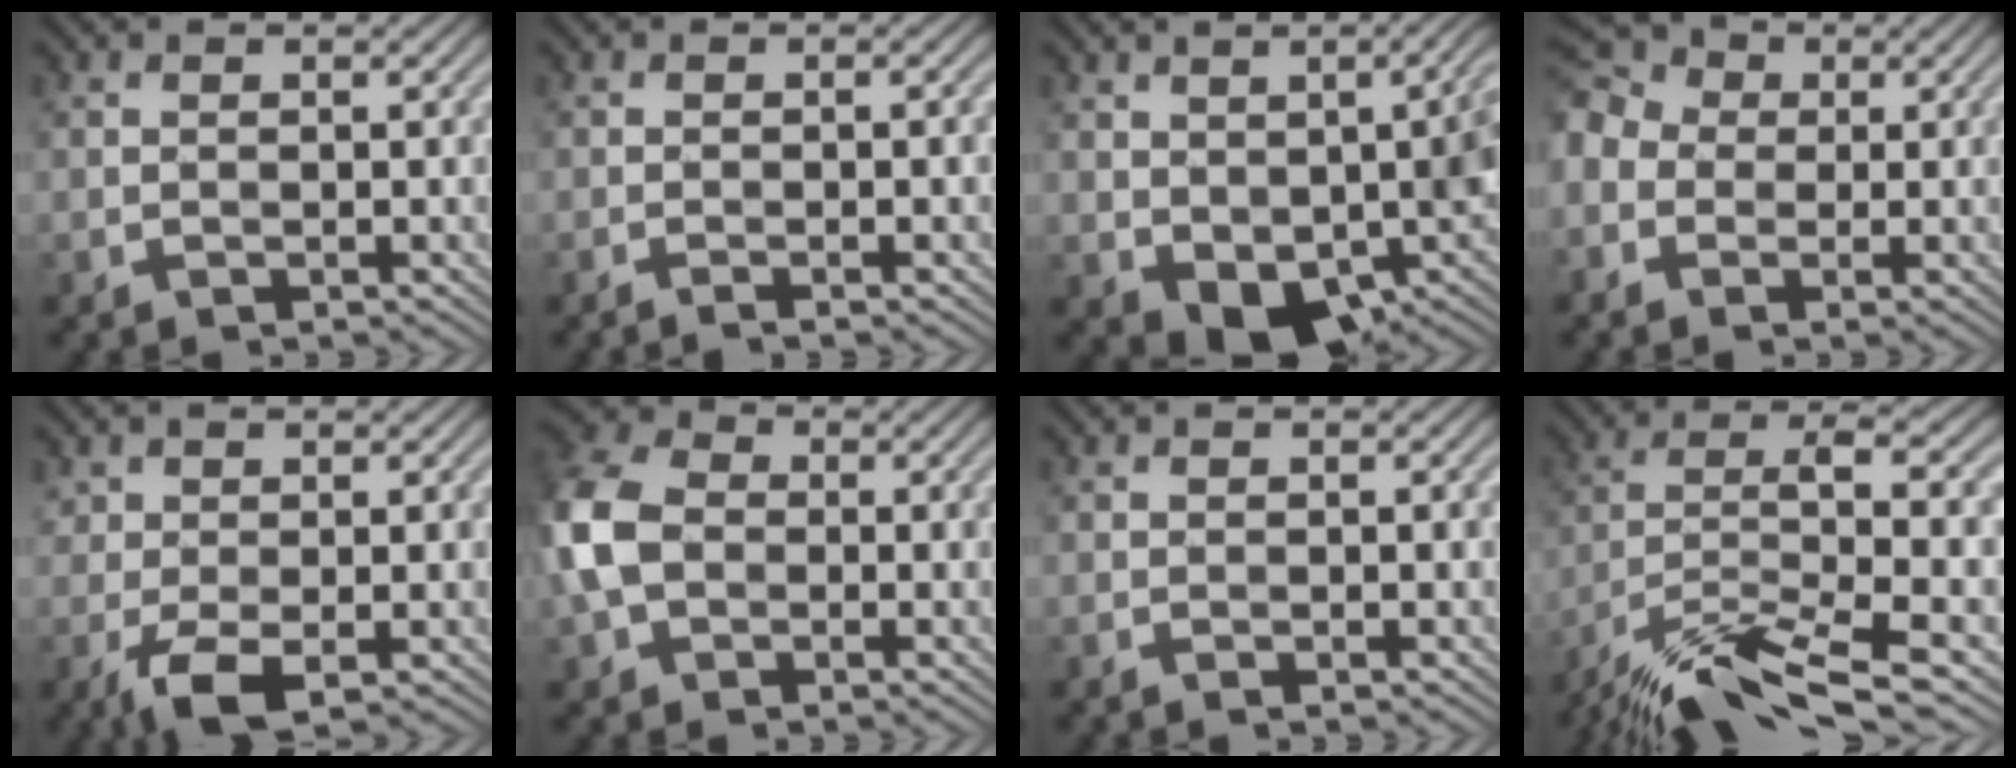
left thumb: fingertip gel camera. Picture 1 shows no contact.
{"total": 2.1, "force": [-0.8, 0.2, 1.9], "torque": [-0.023, 0.007, -0.022]}
{"total": 13.8, "force": [-2.9, 8.0, 10.8], "torque": [-0.163, -0.039, -0.021]}
{"total": 7.0, "force": [-0.8, 6.0, 3.6], "torque": [-0.119, 0.006, -0.032]}
{"total": 4.5, "force": [-1.8, 2.4, 3.3], "torque": [-0.078, -0.008, -0.033]}
{"total": 8.5, "force": [-0.8, 6.4, 5.6], "torque": [-0.166, 0.007, -0.031]}
{"total": 0.8, "force": [-0.3, 0.1, 0.8], "torque": [-0.011, -0.001, -0.005]}
{"total": 13.0, "force": [-8.7, 3.1, 9.2], "torque": [-0.164, -0.003, -0.158]}